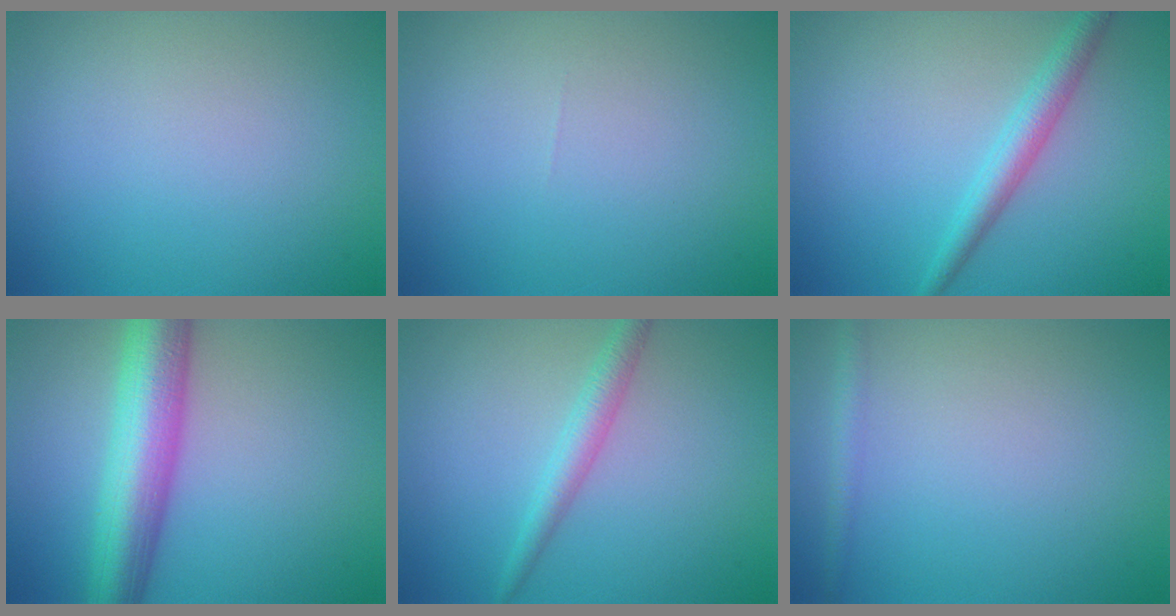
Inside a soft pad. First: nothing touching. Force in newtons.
{"total": 0.0}
{"total": 2.6, "press": 2.6, "slide": 0.0}
{"total": 8.1, "press": 8.1, "slide": 0.3}
{"total": 2.2, "press": 2.2, "slide": 0.1}
{"total": 1.3, "press": 1.3, "slide": 0.1}